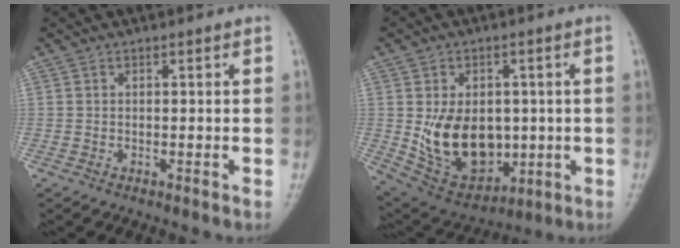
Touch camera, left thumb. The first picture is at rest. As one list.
[{"total": 14.9, "force": [-0.6, 10.5, 10.5], "torque": [-0.132, -0.012, 0.022]}]